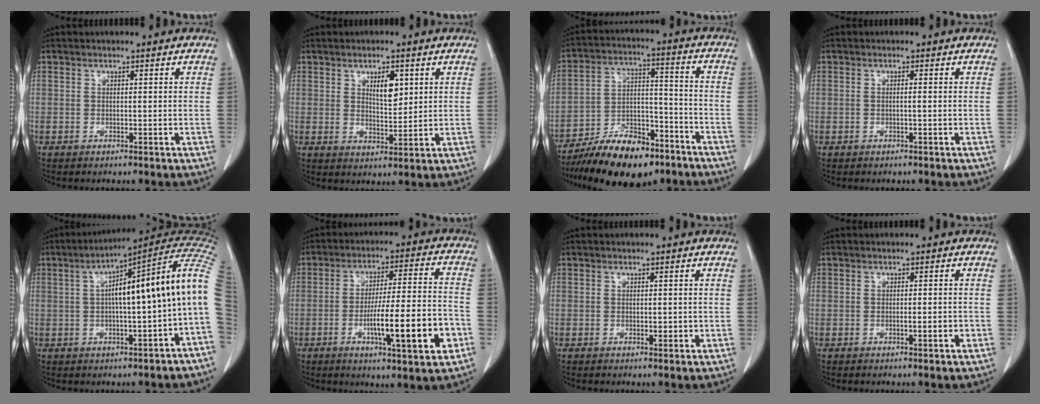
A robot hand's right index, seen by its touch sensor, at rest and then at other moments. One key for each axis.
{"total": 4.6, "fx": 1.9, "fy": 1.8, "fz": 3.8, "tx": -0.063, "ty": -0.003, "tz": 0.035}
{"total": 15.3, "fx": -11.2, "fy": 5.6, "fz": 8.8, "tx": -0.140, "ty": 0.017, "tz": -0.188}
{"total": 0.6, "fx": -0.1, "fy": -0.1, "fz": 0.5, "tx": -0.008, "ty": 0.002, "tz": -0.003}
{"total": 15.4, "fx": 0.9, "fy": 0.5, "fz": 15.3, "tx": -0.217, "ty": 0.043, "tz": 0.009}
{"total": 14.5, "fx": -4.9, "fy": 1.2, "fz": 13.6, "tx": -0.219, "ty": 0.000, "tz": -0.073}
{"total": 1.3, "fx": -0.2, "fy": 0.6, "fz": 1.1, "tx": -0.016, "ty": -0.001, "tz": 0.000}
{"total": 1.9, "fx": -0.6, "fy": 0.3, "fz": 1.7, "tx": -0.028, "ty": -0.001, "tz": -0.007}